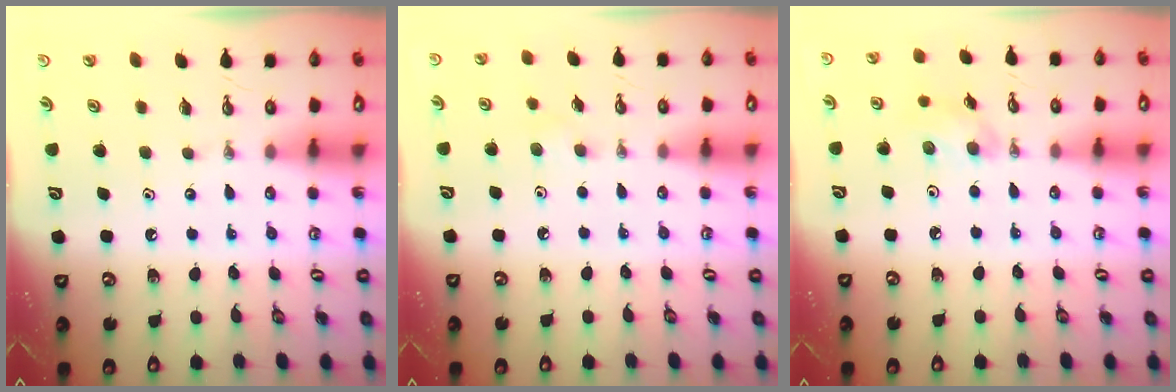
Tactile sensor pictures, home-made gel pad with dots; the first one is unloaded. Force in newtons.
{"total": 5.4, "press": 4.9, "slide": 2.2}
{"total": 5.8, "press": 5.5, "slide": 2.0}